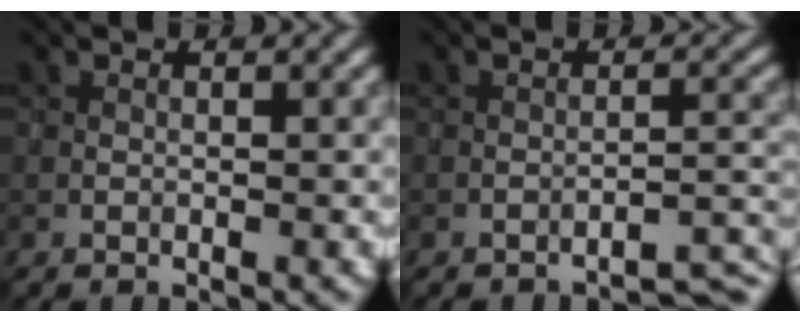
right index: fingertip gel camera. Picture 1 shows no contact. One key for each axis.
{"total": 3.1, "fx": -2.9, "fy": 0.1, "fz": 1.2, "tx": -0.009, "ty": 0.009, "tz": -0.043}